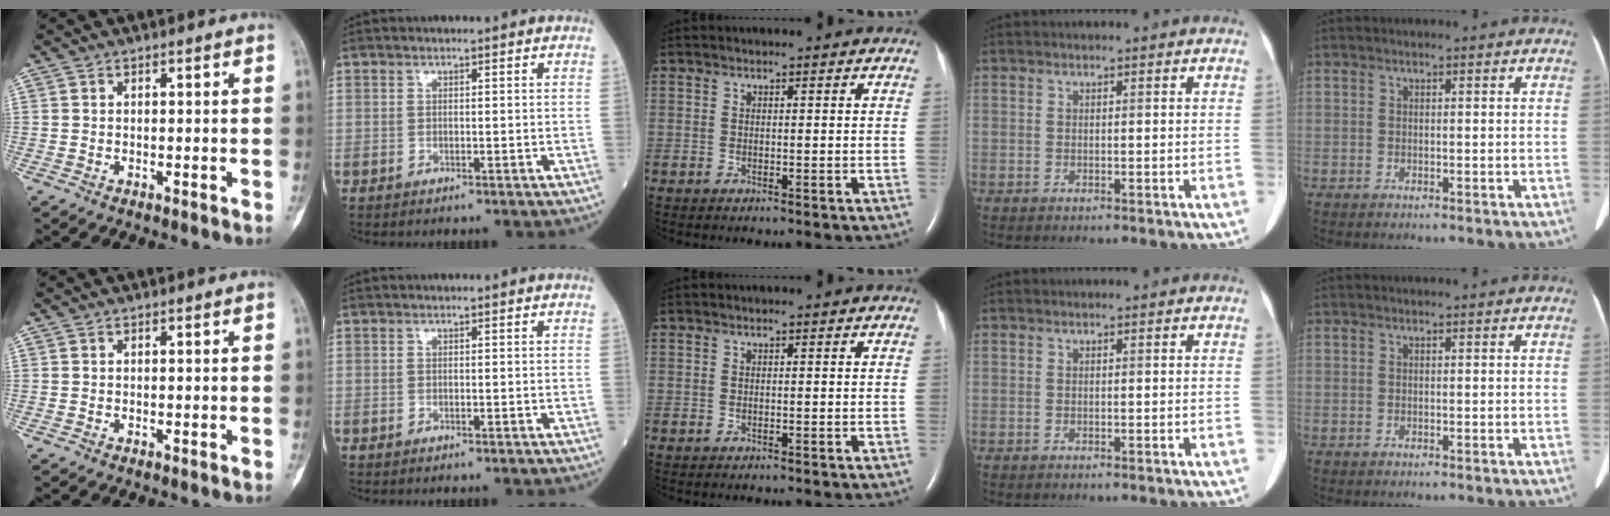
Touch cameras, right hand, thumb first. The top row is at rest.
{}